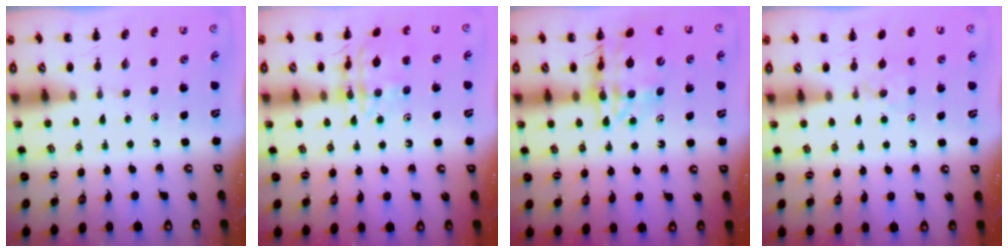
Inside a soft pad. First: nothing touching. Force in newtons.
{"total": 13.5, "press": 13.5, "slide": 0.9}
{"total": 16.3, "press": 16.0, "slide": 3.1}
{"total": 6.2, "press": 5.9, "slide": 1.9}